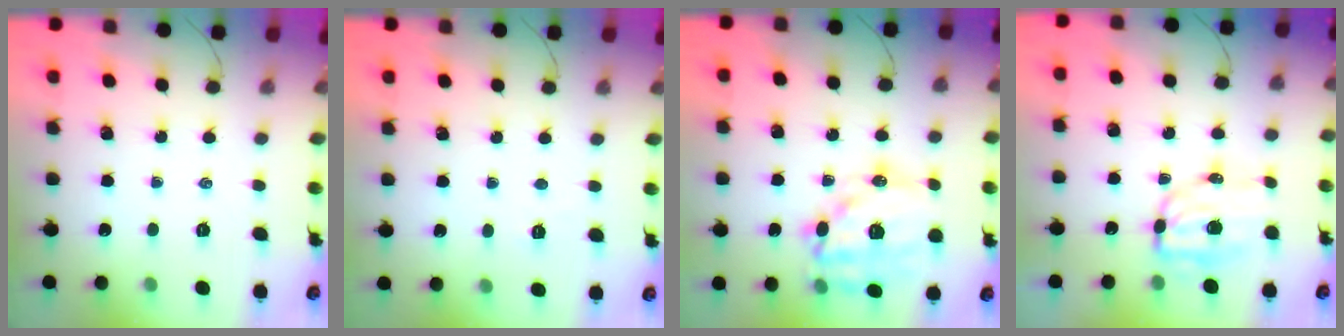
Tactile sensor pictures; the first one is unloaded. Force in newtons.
{"total": 1.8, "press": 1.7, "slide": 0.5}
{"total": 17.5, "press": 17.2, "slide": 3.0}
{"total": 8.1, "press": 8.0, "slide": 1.6}